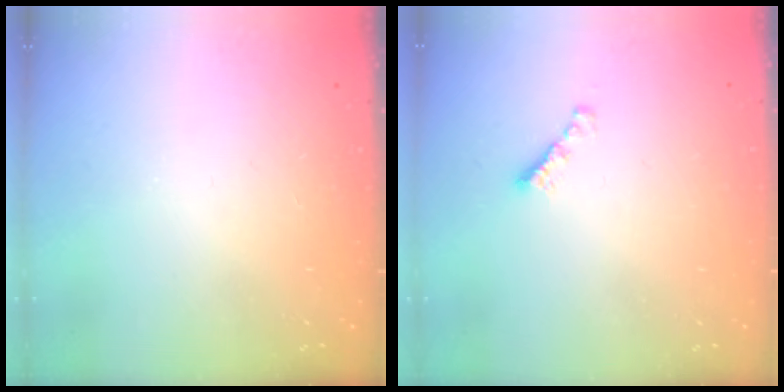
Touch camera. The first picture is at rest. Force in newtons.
{"total": 2.4, "press": 2.4, "slide": 0.4}